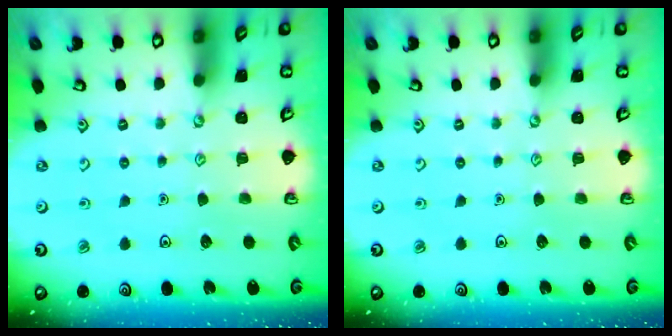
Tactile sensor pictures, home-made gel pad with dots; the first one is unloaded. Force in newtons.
{"total": 0.0}